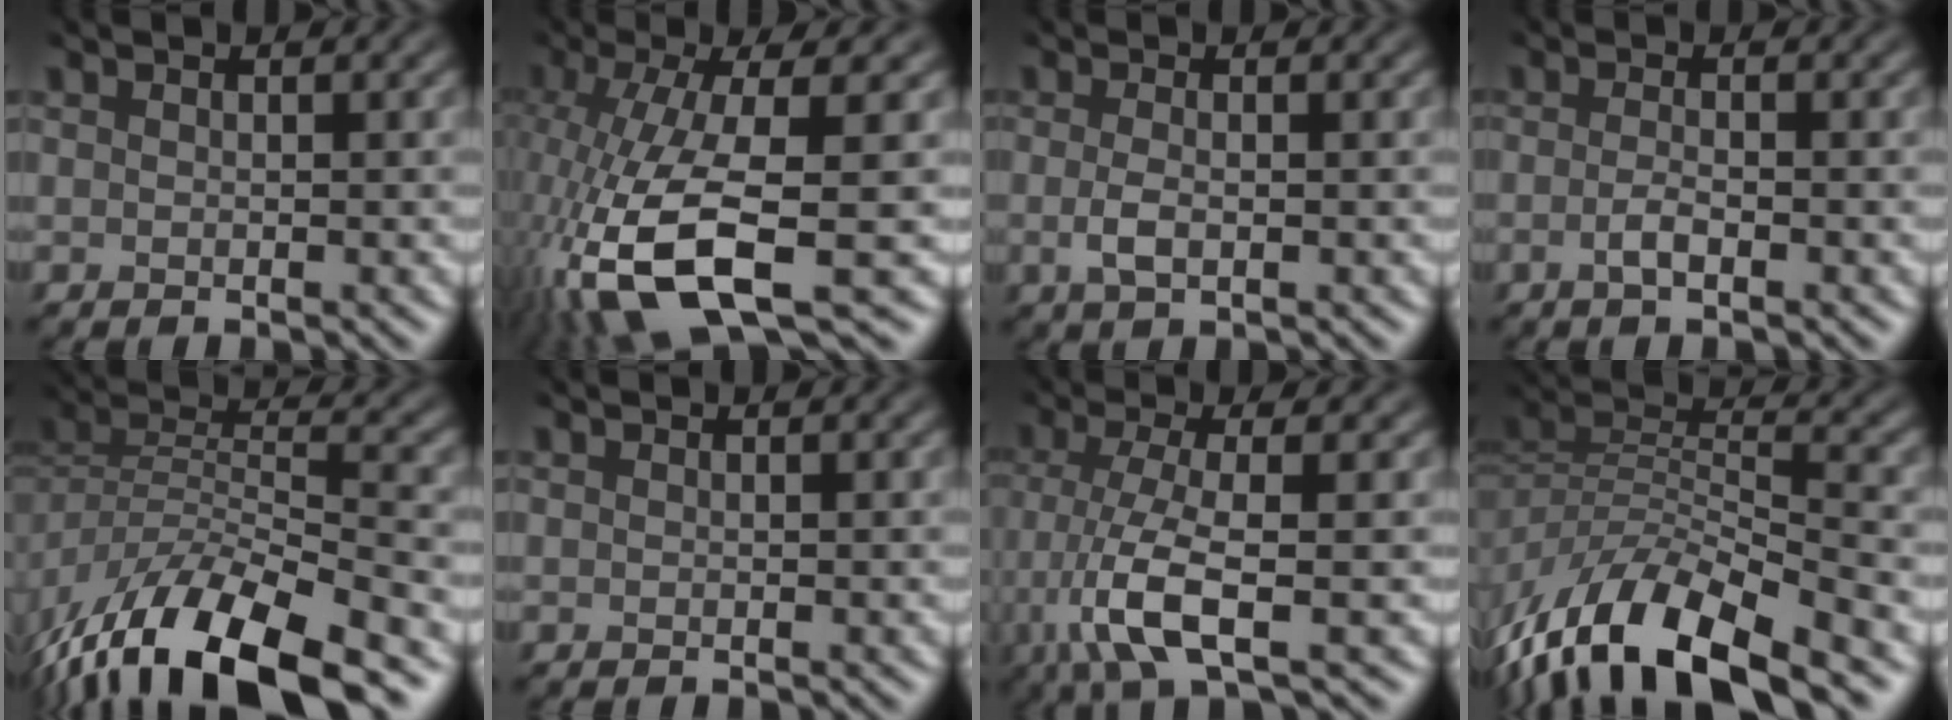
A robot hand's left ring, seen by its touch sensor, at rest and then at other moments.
{"total": 11.9, "force": [-4.8, 3.7, 10.2], "torque": [-0.226, -0.021, -0.068]}
{"total": 1.9, "force": [-0.8, 0.4, 1.7], "torque": [-0.037, 0.000, -0.007]}
{"total": 2.1, "force": [-1.3, 0.5, 1.6], "torque": [-0.031, -0.002, -0.021]}
{"total": 12.6, "force": [-9.3, 4.5, 7.2], "torque": [-0.144, -0.012, -0.164]}
{"total": 0.0}
{"total": 6.1, "force": [-2.6, 1.3, 5.4], "torque": [-0.114, -0.013, -0.041]}
{"total": 11.5, "force": [-8.2, 3.9, 7.0], "torque": [-0.137, -0.007, -0.151]}